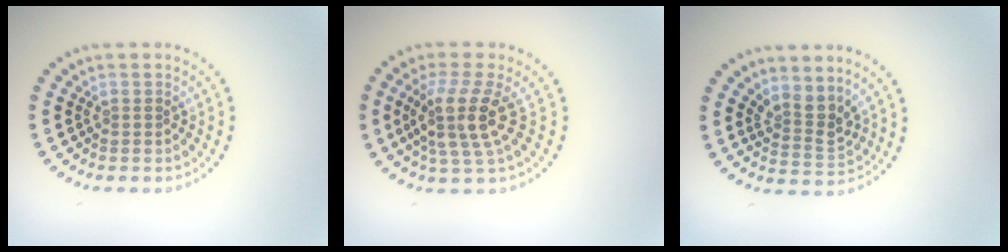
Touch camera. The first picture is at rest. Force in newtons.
{"total": 4.1, "press": 3.2, "slide": 2.6}
{"total": 2.7, "press": 2.0, "slide": 1.8}